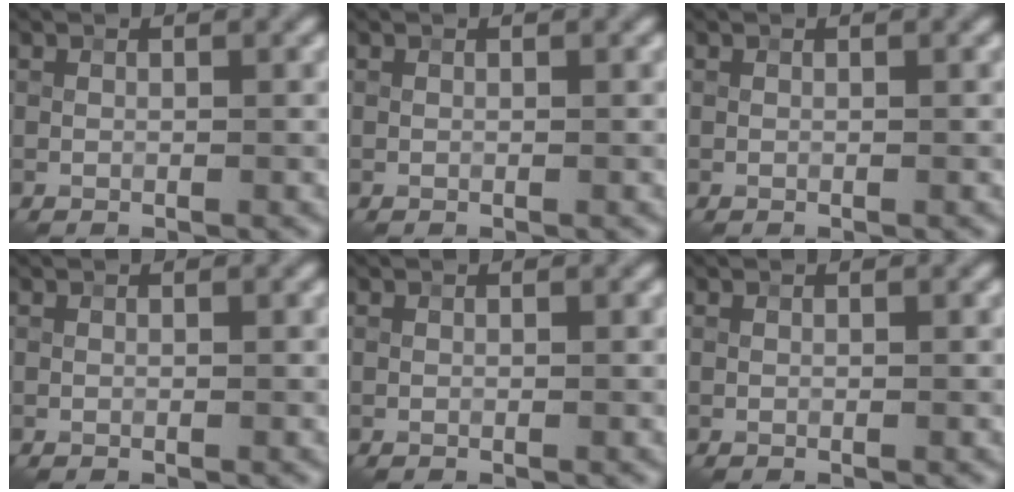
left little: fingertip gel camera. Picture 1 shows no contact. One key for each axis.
{"total": 0.0}
{"total": 0.0}
{"total": 0.0}
{"total": 0.0}
{"total": 0.0}